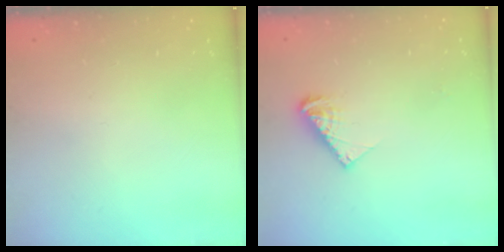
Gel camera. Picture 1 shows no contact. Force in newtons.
{"total": 6.8, "press": 6.8, "slide": 0.6}